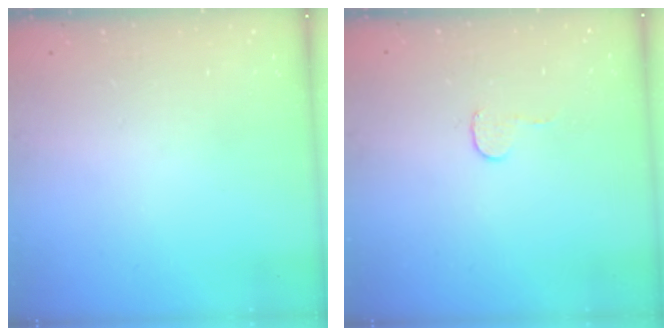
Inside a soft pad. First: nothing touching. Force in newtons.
{"total": 3.7, "press": 3.6, "slide": 0.3}